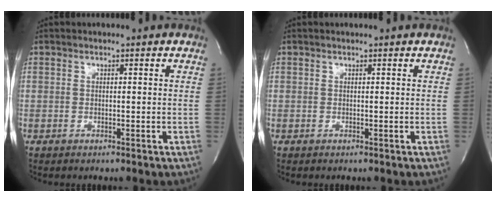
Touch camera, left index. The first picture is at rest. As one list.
[{"total": 0.5, "force": [0.5, 0.0, 0.2], "torque": [-0.003, 0.002, 0.007]}]